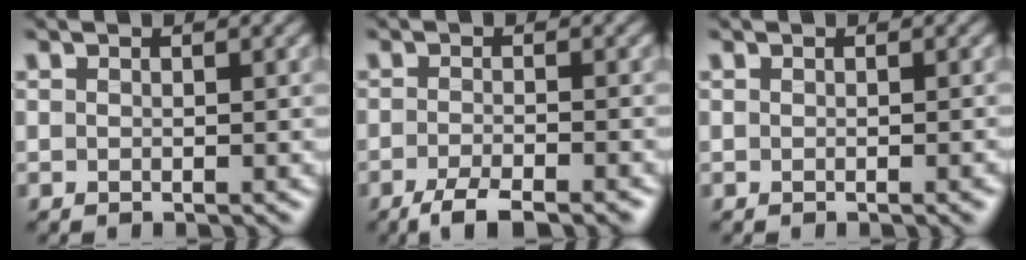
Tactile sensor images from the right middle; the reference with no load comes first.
{"total": 4.0, "force": [-3.1, 0.8, 2.5], "torque": [-0.039, -0.007, -0.057]}
{"total": 0.7, "force": [-0.2, 0.3, 0.7], "torque": [-0.005, 0.003, -0.004]}